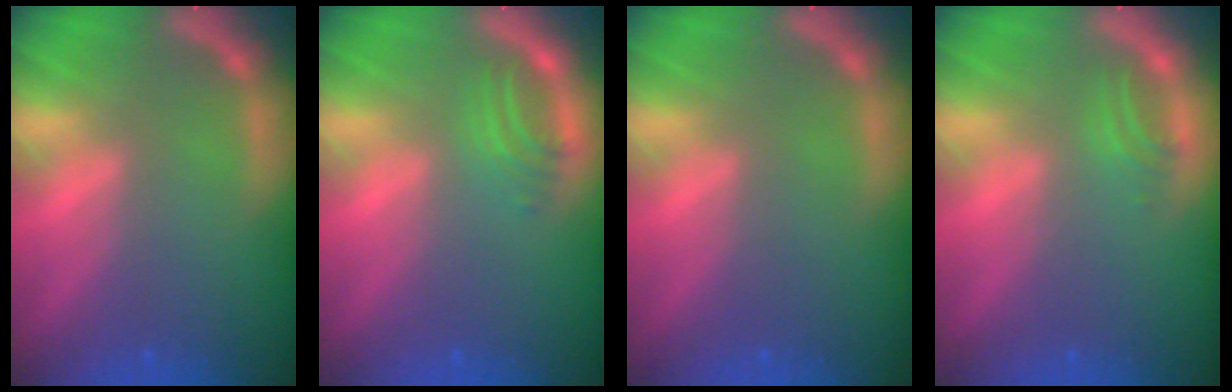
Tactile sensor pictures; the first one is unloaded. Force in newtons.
{"total": 2.5}
{"total": 0.0}
{"total": 1.5}